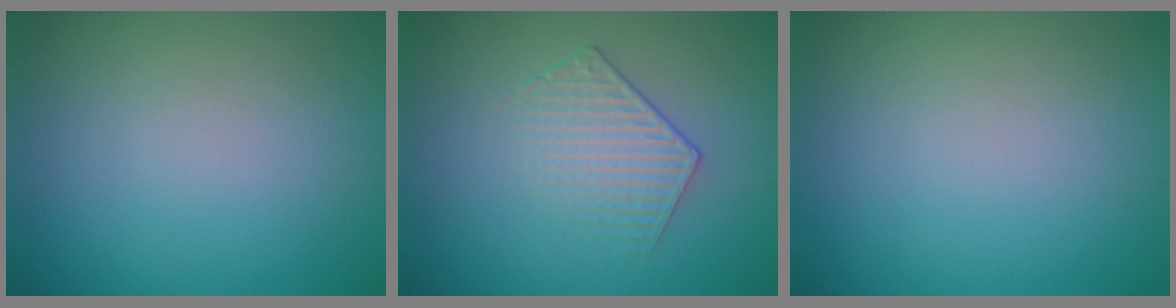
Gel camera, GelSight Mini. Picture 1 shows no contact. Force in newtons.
{"total": 1.9, "press": 1.4, "slide": 1.3}
{"total": 0.0}